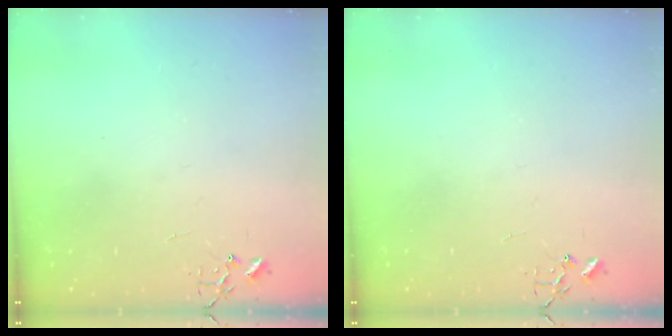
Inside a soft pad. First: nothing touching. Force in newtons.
{"total": 0.0}